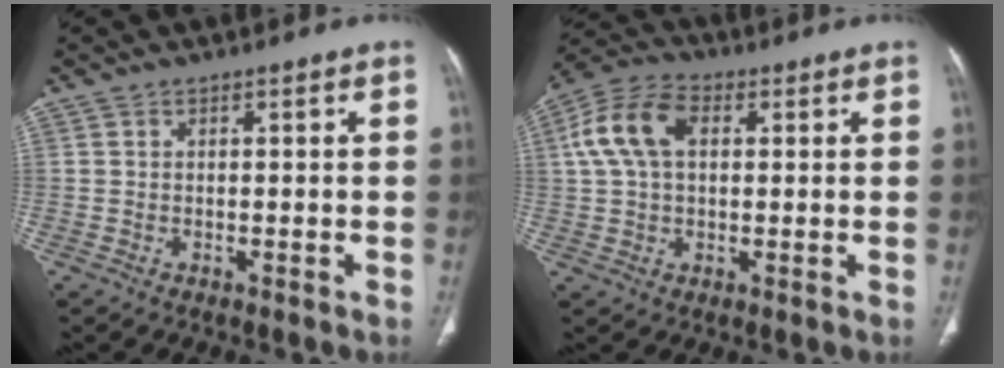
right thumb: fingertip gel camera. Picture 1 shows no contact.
{"total": 10.9, "force": [2.5, 6.9, 8.0], "torque": [-0.165, 0.027, 0.041]}